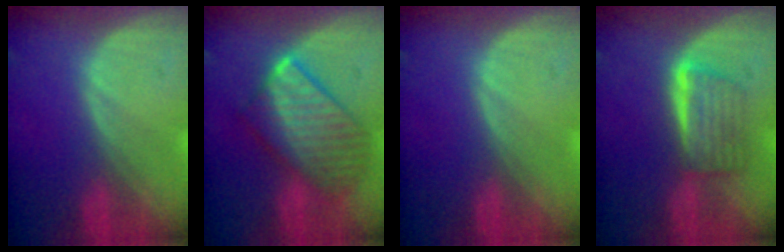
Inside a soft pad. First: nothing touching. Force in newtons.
{"total": 10.1, "press": 10.1, "slide": 0.9}
{"total": 0.0}
{"total": 5.9, "press": 5.1, "slide": 2.8}